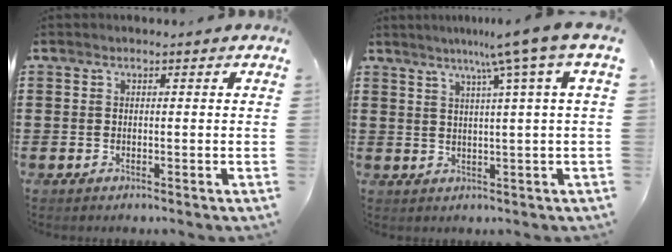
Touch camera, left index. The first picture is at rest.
{"total": 6.9, "force": [3.3, -1.5, 5.9], "torque": [-0.112, -0.007, 0.046]}